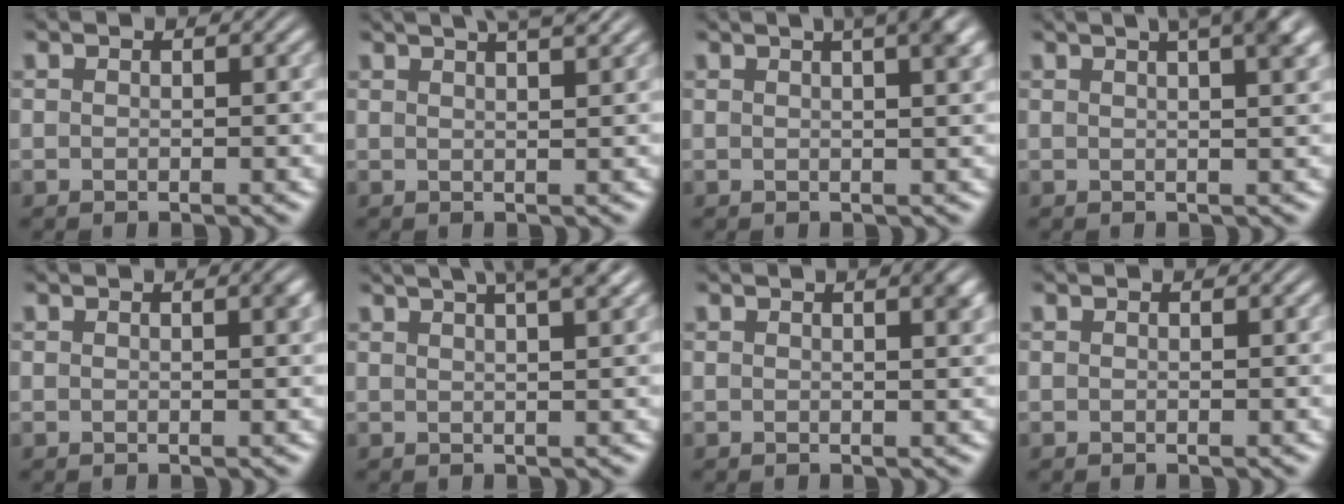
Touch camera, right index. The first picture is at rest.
{"total": 5.4, "force": [3.7, 1.5, 3.6], "torque": [-0.034, 0.020, 0.050]}
{"total": 7.1, "force": [3.5, 2.7, 5.5], "torque": [-0.055, 0.025, 0.042]}
{"total": 8.6, "force": [4.5, 3.5, 6.4], "torque": [-0.073, 0.026, 0.058]}
{"total": 0.9, "force": [0.3, -0.1, 0.8], "torque": [-0.002, 0.000, 0.004]}
{"total": 8.1, "force": [5.0, 3.1, 5.5], "torque": [-0.067, 0.026, 0.068]}
{"total": 1.6, "force": [0.7, -0.1, 1.4], "torque": [-0.007, -0.001, 0.010]}
{"total": 0.0}